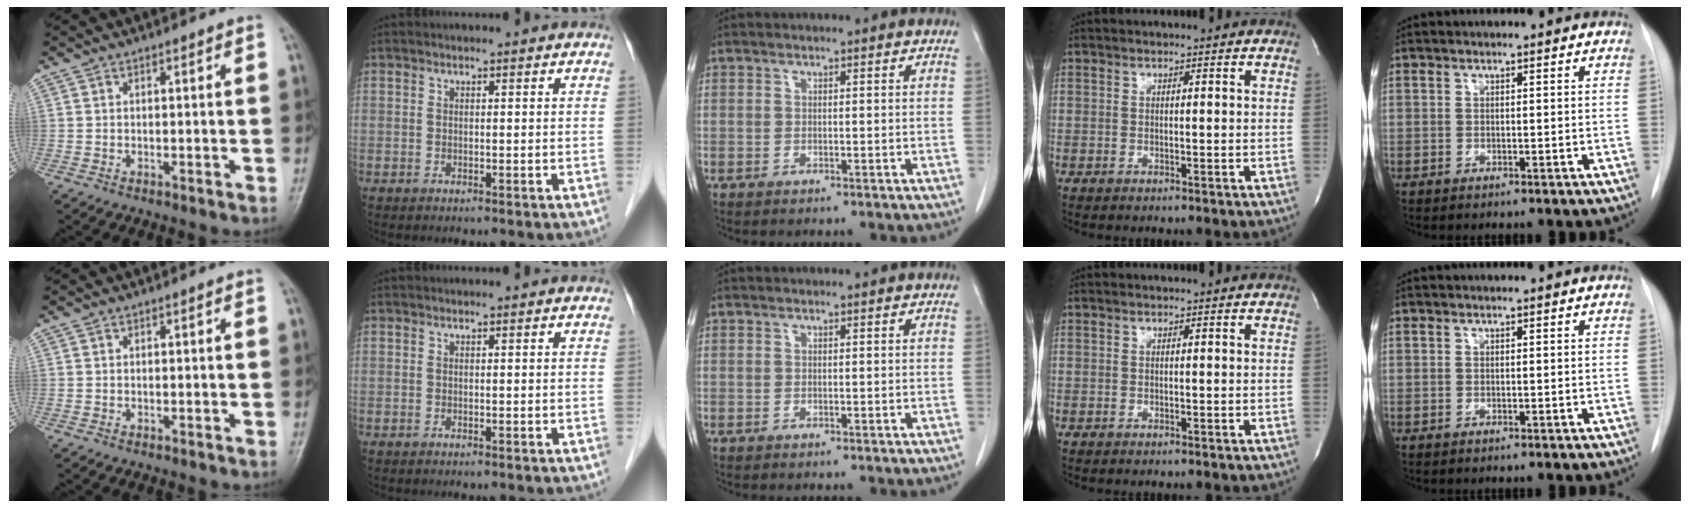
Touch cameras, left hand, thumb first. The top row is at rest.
{}